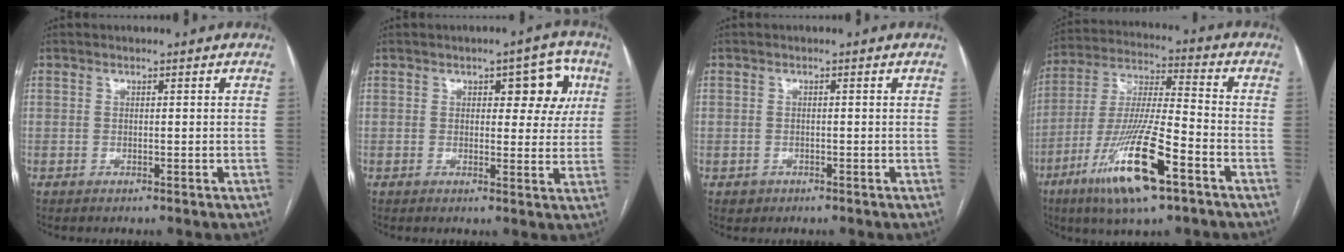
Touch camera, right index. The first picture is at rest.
{"total": 6.8, "force": [2.4, 3.1, 5.5], "torque": [-0.052, 0.018, 0.027]}
{"total": 1.5, "force": [-0.6, 1.4, 0.1], "torque": [0.001, 0.006, -0.006]}
{"total": 16.8, "force": [-8.5, 2.0, 14.4], "torque": [-0.293, -0.027, -0.152]}